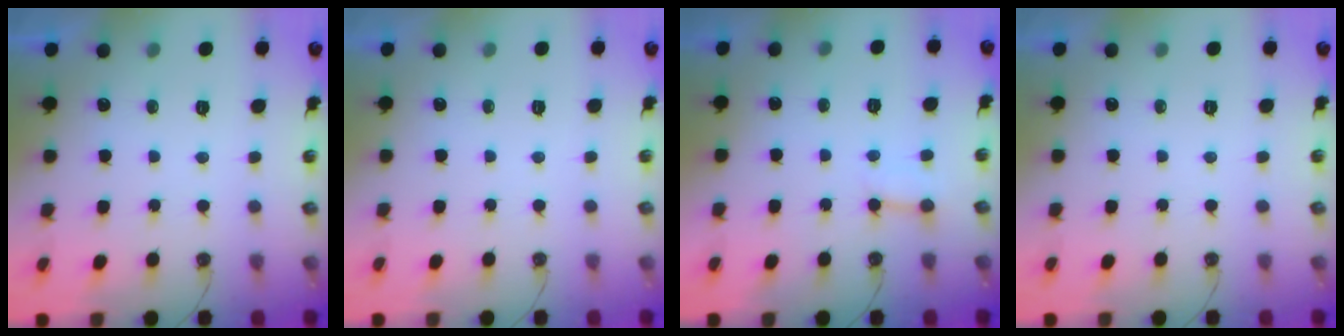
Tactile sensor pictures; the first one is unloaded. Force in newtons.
{"total": 0.0}
{"total": 6.8, "press": 6.8, "slide": 0.6}
{"total": 0.0}